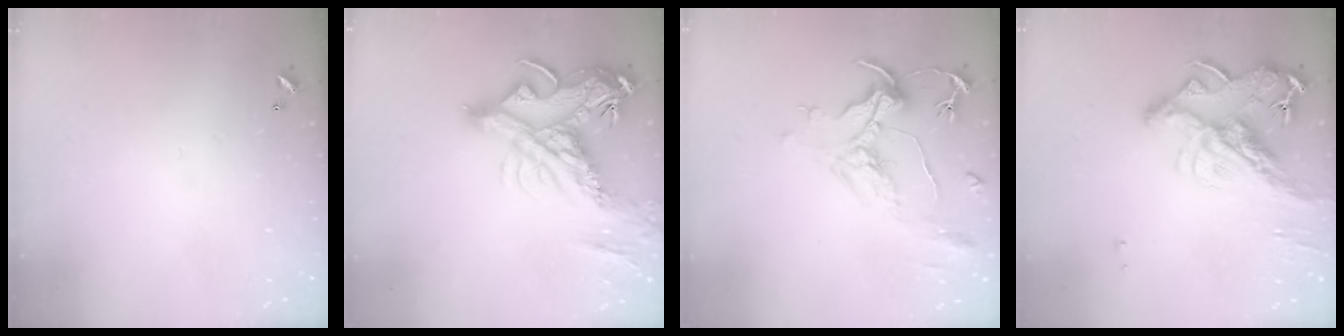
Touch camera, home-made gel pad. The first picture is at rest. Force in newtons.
{"total": 15.2, "press": 15.0, "slide": 2.6}
{"total": 2.1, "press": 1.6, "slide": 1.4}
{"total": 16.1, "press": 16.0, "slide": 2.4}